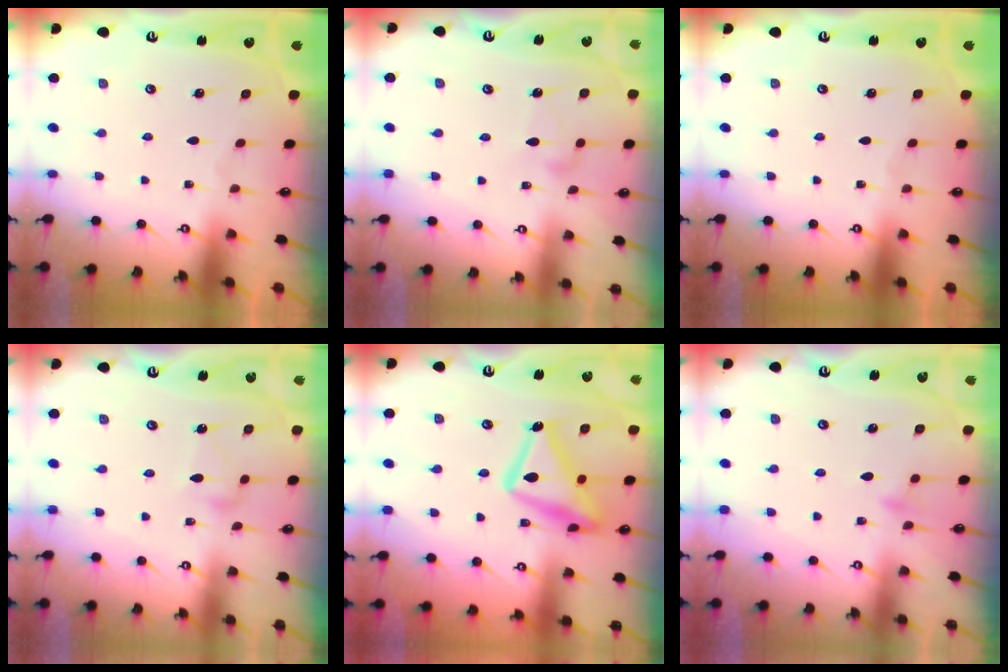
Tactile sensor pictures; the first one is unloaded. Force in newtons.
{"total": 6.6, "press": 6.5, "slide": 0.4}
{"total": 0.0}
{"total": 8.3, "press": 8.3, "slide": 0.1}
{"total": 18.3, "press": 18.2, "slide": 1.3}
{"total": 8.5, "press": 8.5, "slide": 0.8}